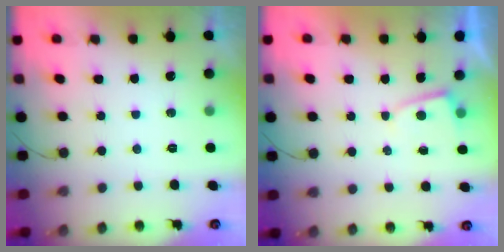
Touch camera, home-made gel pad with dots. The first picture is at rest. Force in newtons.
{"total": 2.3, "press": 2.3, "slide": 0.2}